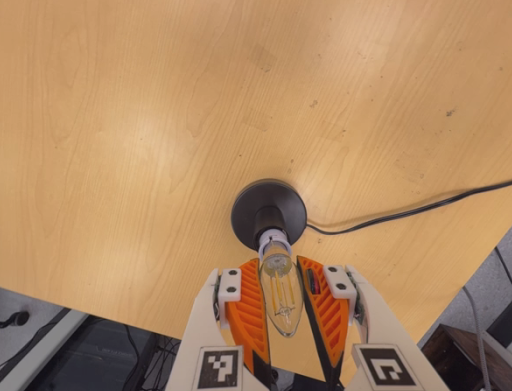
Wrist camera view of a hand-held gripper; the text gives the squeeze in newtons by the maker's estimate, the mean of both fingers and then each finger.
{"total": 10.8, "left": 10.0, "right": 11.6}